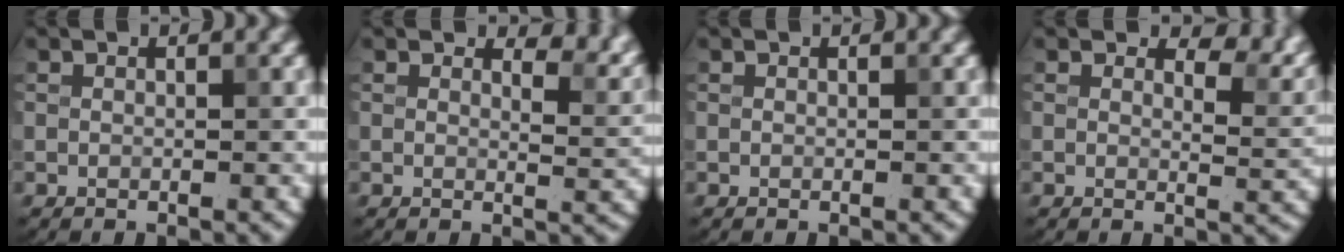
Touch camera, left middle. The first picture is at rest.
{"total": 3.6, "force": [2.5, 1.5, 2.1], "torque": [-0.030, -0.004, 0.028]}
{"total": 0.0}
{"total": 4.3, "force": [2.6, 2.1, 2.7], "torque": [-0.038, -0.005, 0.030]}